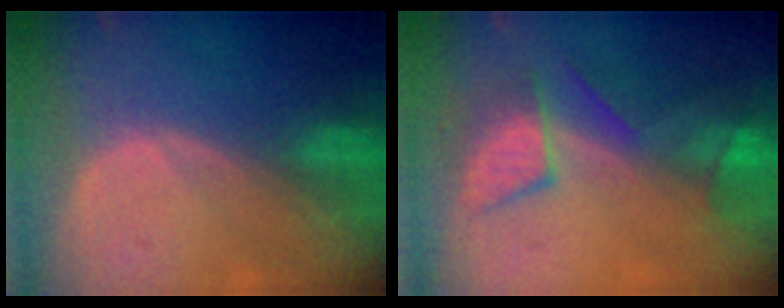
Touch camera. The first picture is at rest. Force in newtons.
{"total": 7.5, "press": 7.4, "slide": 1.2}